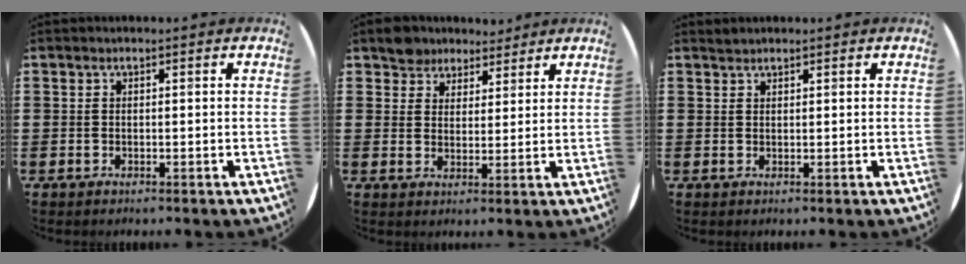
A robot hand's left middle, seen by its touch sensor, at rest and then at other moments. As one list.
[{"total": 4.5, "force": [3.9, 2.2, -0.3], "torque": [-0.002, -0.005, 0.075]}, {"total": 0.8, "force": [0.7, 0.0, -0.1], "torque": [0.002, 0.001, 0.015]}]